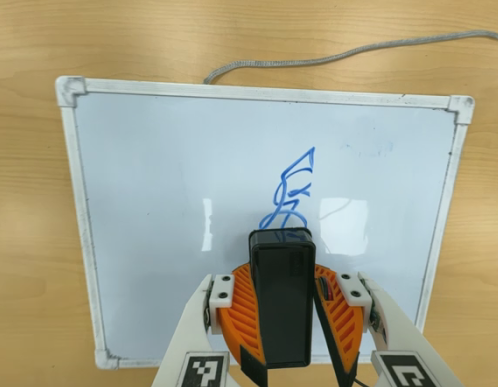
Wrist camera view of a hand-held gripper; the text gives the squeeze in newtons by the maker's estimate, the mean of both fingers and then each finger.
{"total": 10.6, "left": 10.8, "right": 10.4}